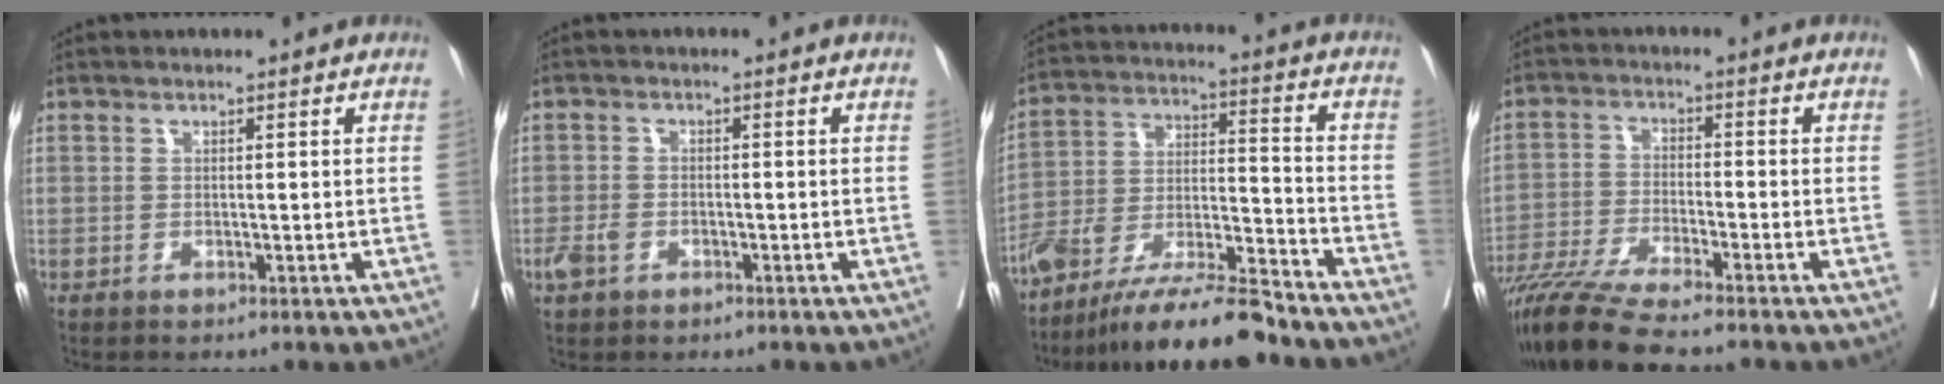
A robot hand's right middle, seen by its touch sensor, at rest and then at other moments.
{"total": 2.6, "force": [-1.3, 1.7, 1.5], "torque": [-0.030, 0.002, -0.021]}
{"total": 14.7, "force": [-12.6, 0.9, 7.4], "torque": [-0.130, 0.001, -0.228]}
{"total": 10.8, "force": [-9.1, -0.3, 5.7], "torque": [-0.096, -0.033, -0.160]}